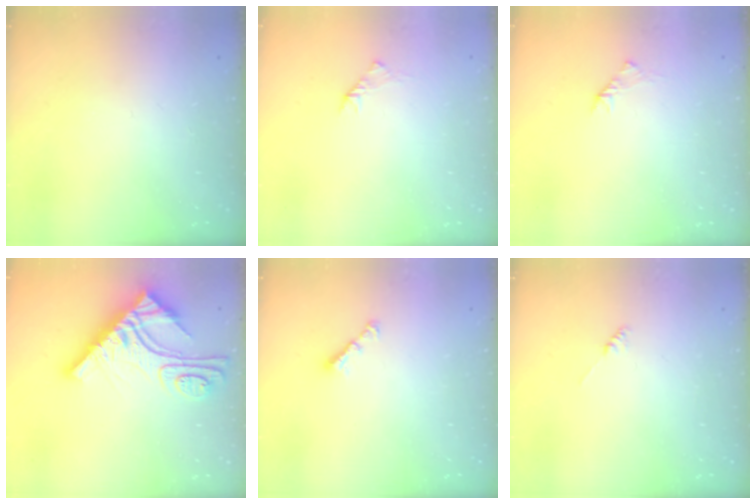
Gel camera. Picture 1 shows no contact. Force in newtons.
{"total": 1.6, "press": 1.4, "slide": 0.6}
{"total": 1.6, "press": 1.4, "slide": 0.6}
{"total": 15.2, "press": 15.1, "slide": 1.4}
{"total": 2.9, "press": 2.8, "slide": 0.6}
{"total": 0.0}